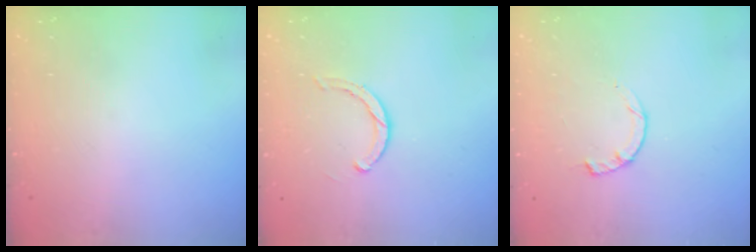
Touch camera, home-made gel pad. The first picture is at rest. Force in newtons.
{"total": 2.8, "press": 2.7, "slide": 0.3}
{"total": 2.3, "press": 2.3, "slide": 0.4}